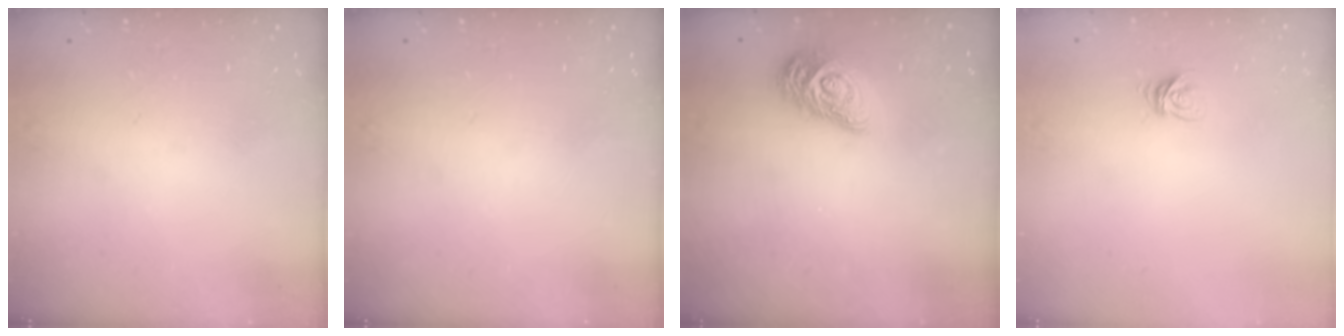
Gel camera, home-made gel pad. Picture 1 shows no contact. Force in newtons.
{"total": 0.0}
{"total": 13.3, "press": 13.3, "slide": 0.9}
{"total": 4.9, "press": 4.9, "slide": 0.3}